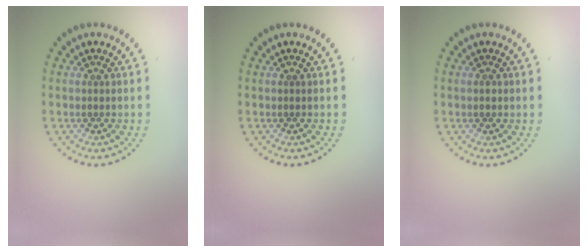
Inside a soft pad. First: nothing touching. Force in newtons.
{"total": 0.0}
{"total": 0.8, "press": 0.8, "slide": 0.1}